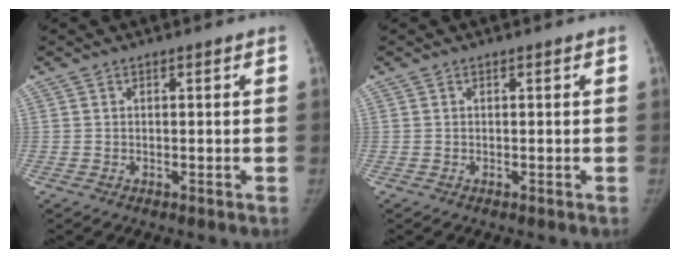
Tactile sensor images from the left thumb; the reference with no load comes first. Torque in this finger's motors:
{"motor_torque": [0.00, 0.00, 0.09, -0.02, 0.00]}